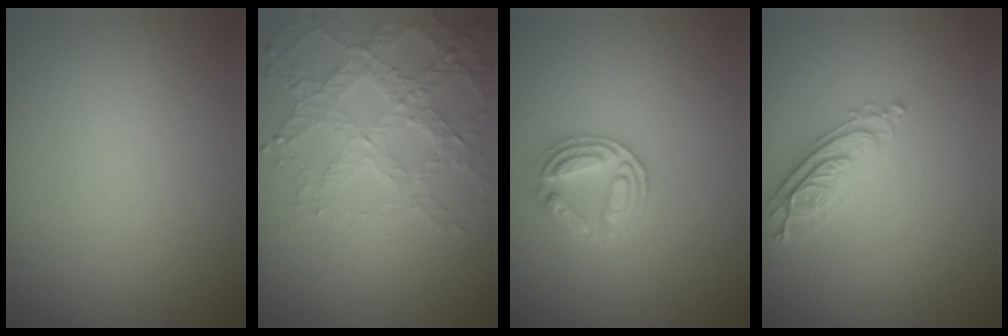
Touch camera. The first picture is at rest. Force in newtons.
{"total": 4.7, "press": 4.1, "slide": 2.4}
{"total": 3.0, "press": 2.7, "slide": 1.2}
{"total": 2.9, "press": 2.7, "slide": 1.0}